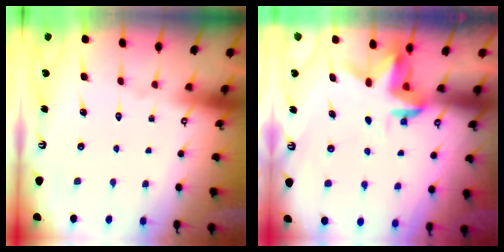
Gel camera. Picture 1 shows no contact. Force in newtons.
{"total": 3.6, "press": 3.6, "slide": 0.2}